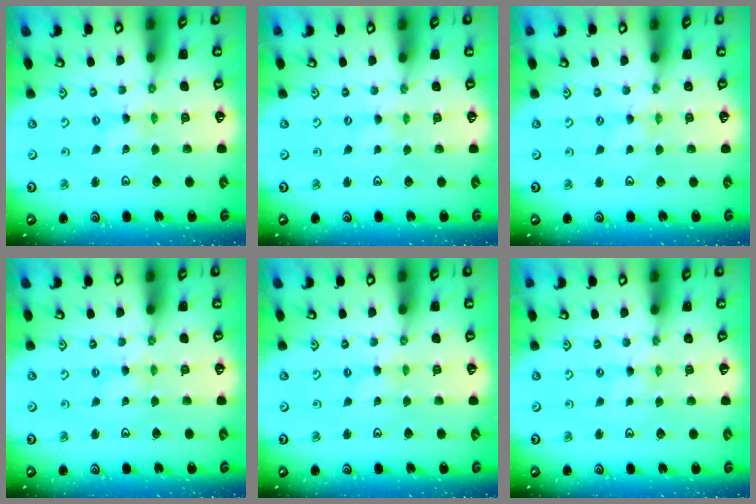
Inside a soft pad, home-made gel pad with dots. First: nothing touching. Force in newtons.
{"total": 0.7, "press": 0.7, "slide": 0.1}
{"total": 0.7, "press": 0.6, "slide": 0.3}
{"total": 2.0, "press": 1.9, "slide": 0.3}
{"total": 2.0, "press": 1.9, "slide": 0.3}
{"total": 1.1, "press": 1.1, "slide": 0.2}